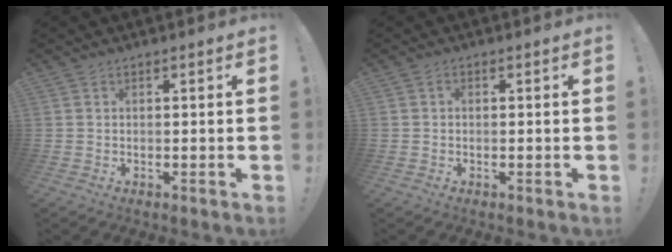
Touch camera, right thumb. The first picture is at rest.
{"total": 0.7, "force": [-0.3, 0.6, 0.3], "torque": [-0.008, 0.003, -0.006]}